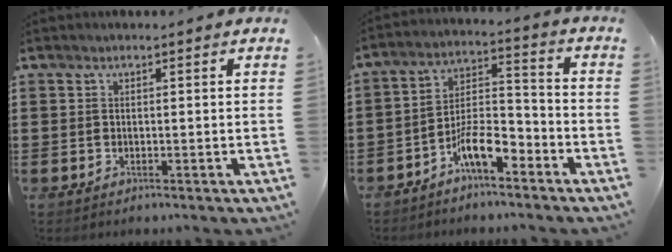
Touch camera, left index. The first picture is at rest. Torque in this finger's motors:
{"motor_torque": [1.07, 1.07, 0.24, 0.09]}